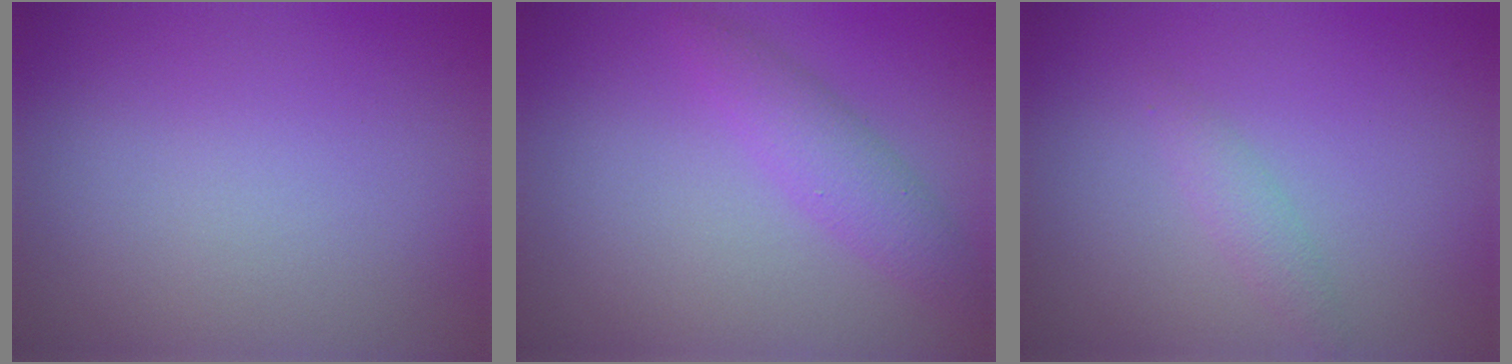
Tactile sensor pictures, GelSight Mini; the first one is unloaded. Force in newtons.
{"total": 2.6, "press": 2.6, "slide": 0.0}
{"total": 1.3, "press": 1.3, "slide": 0.1}